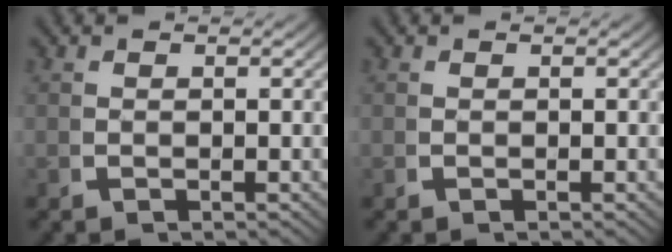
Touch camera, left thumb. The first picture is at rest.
{"total": 0.0}